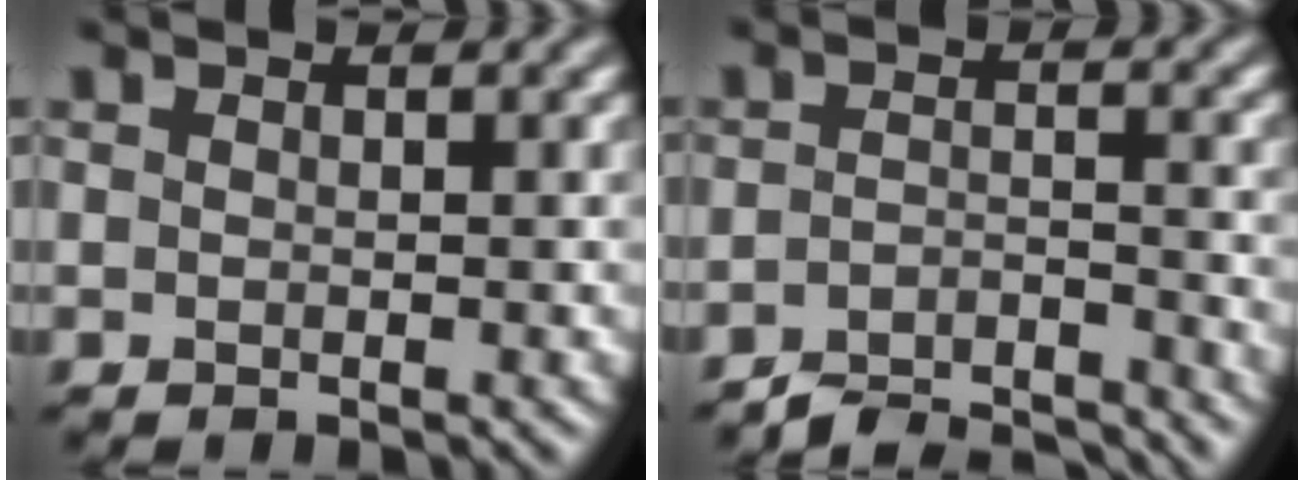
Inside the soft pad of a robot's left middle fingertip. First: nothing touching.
{"total": 5.5, "force": [-5.2, 0.9, 1.5], "torque": [-0.026, -0.003, -0.089]}